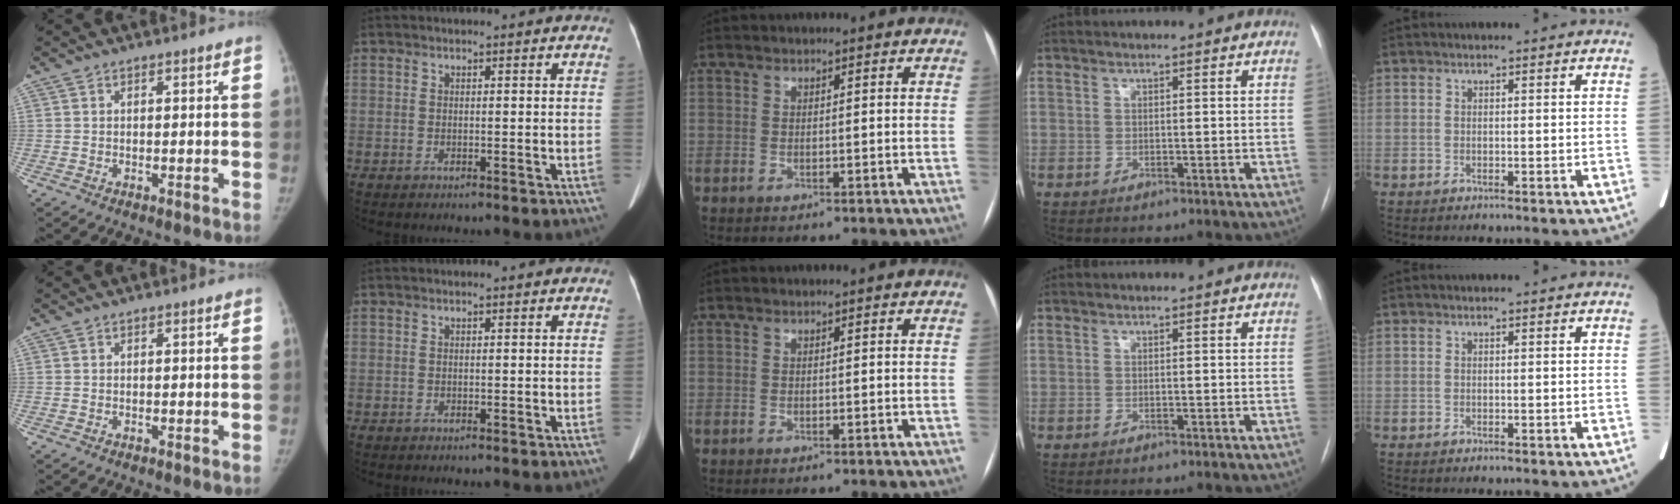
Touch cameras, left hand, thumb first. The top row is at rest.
{}